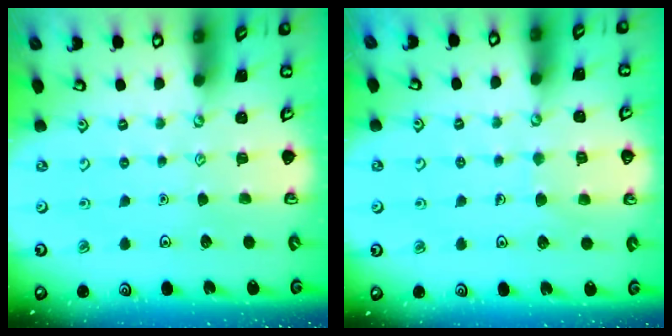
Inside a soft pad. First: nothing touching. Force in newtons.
{"total": 5.3, "press": 5.2, "slide": 0.4}